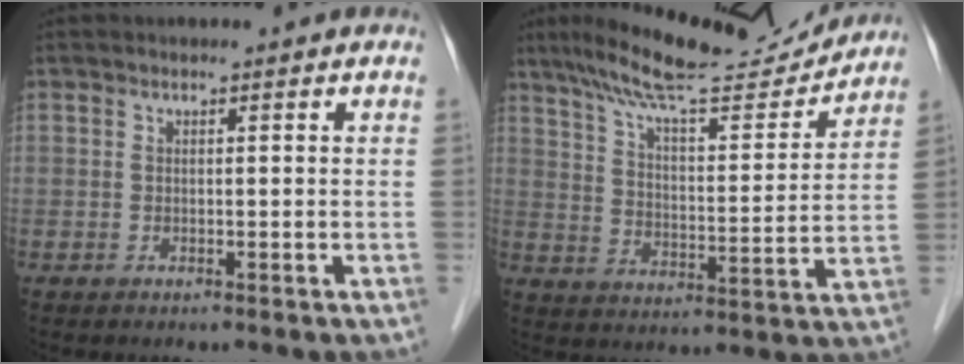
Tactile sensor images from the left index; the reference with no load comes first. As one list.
[{"total": 17.6, "force": [15.9, 1.9, 7.3], "torque": [-0.125, 0.003, 0.243]}]